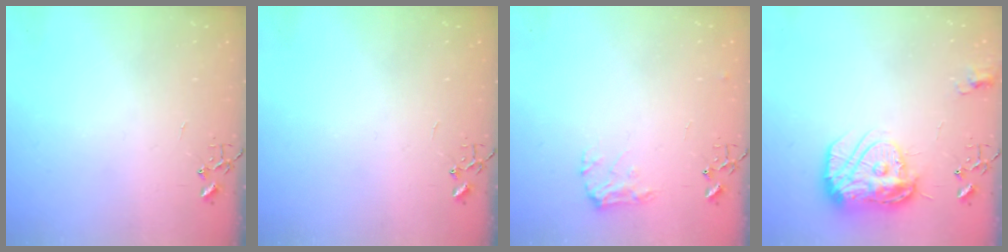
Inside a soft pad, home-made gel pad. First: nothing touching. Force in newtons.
{"total": 0.0}
{"total": 7.9, "press": 7.9, "slide": 0.1}
{"total": 15.0, "press": 14.9, "slide": 1.1}